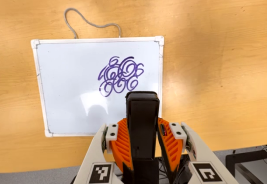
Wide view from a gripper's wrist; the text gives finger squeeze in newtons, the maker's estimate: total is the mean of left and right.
{"total": 6.2, "left": 4.2, "right": 8.2}